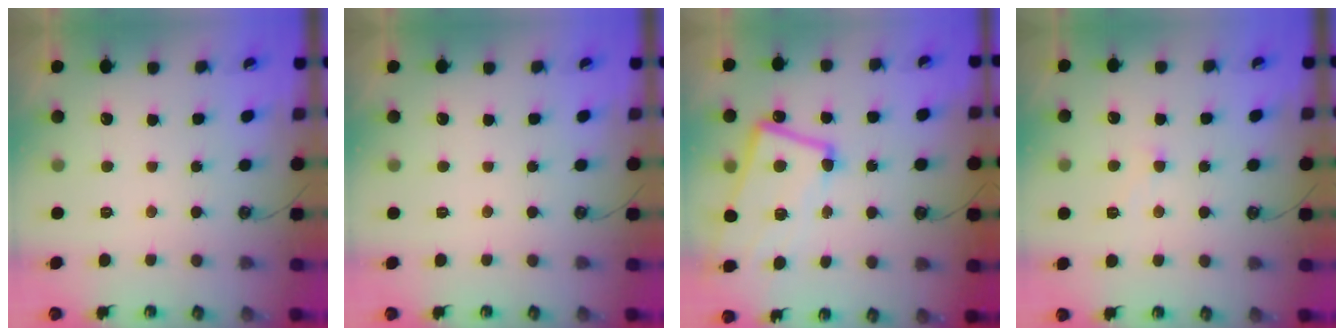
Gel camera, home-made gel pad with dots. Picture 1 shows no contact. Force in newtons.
{"total": 0.0}
{"total": 7.4, "press": 7.2, "slide": 1.8}
{"total": 0.7, "press": 0.6, "slide": 0.4}